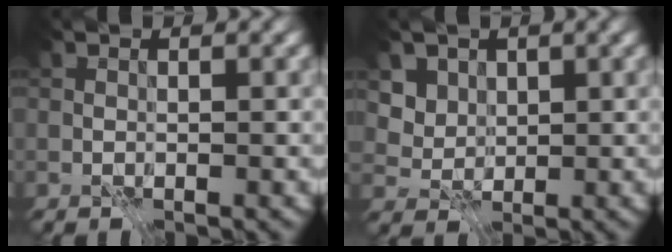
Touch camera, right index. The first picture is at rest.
{"total": 4.3, "force": [2.3, 3.2, 1.5], "torque": [-0.048, -0.012, 0.056]}